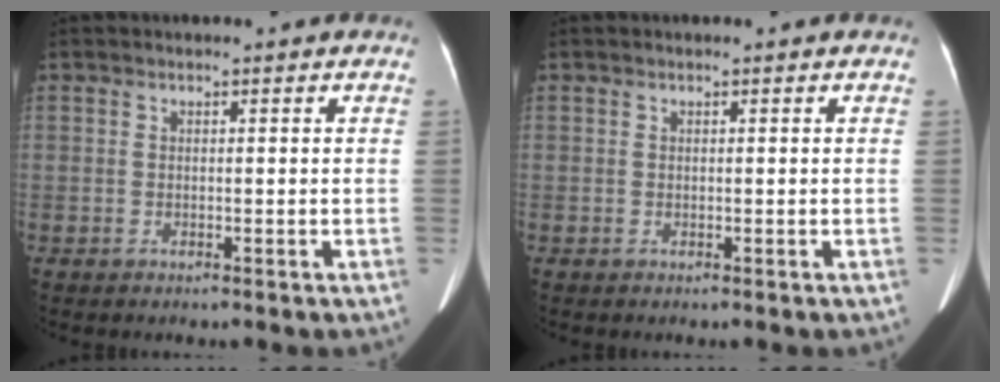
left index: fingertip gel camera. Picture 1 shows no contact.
{"total": 0.0}